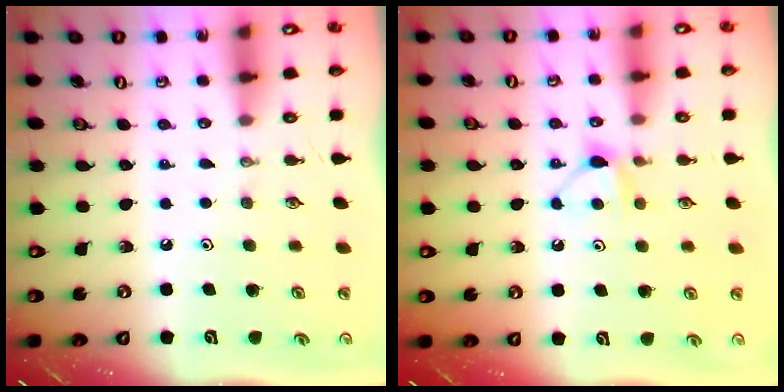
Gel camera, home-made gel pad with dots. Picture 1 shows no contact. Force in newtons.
{"total": 6.3, "press": 6.3, "slide": 0.7}